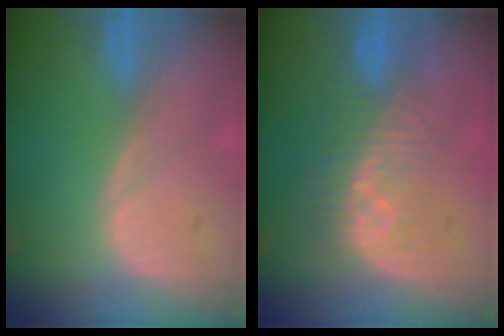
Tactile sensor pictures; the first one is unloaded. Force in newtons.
{"total": 8.2, "press": 7.3, "slide": 3.8}